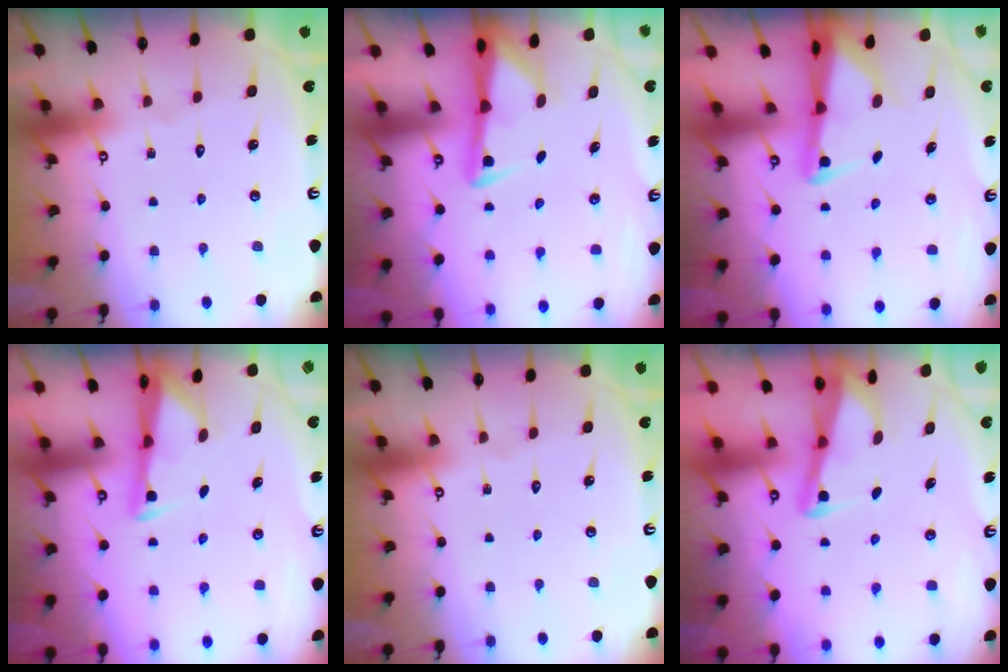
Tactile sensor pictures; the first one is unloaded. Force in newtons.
{"total": 3.0, "press": 2.9, "slide": 0.6}
{"total": 2.7, "press": 2.7, "slide": 0.4}
{"total": 2.9, "press": 2.9, "slide": 0.1}
{"total": 0.0}
{"total": 2.9, "press": 2.9, "slide": 0.3}